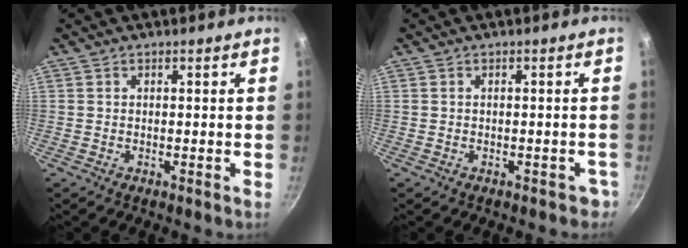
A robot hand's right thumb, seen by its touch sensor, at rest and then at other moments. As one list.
[{"total": 2.2, "force": [-1.3, 1.4, 0.9], "torque": [0.010, 0.026, 0.002]}]